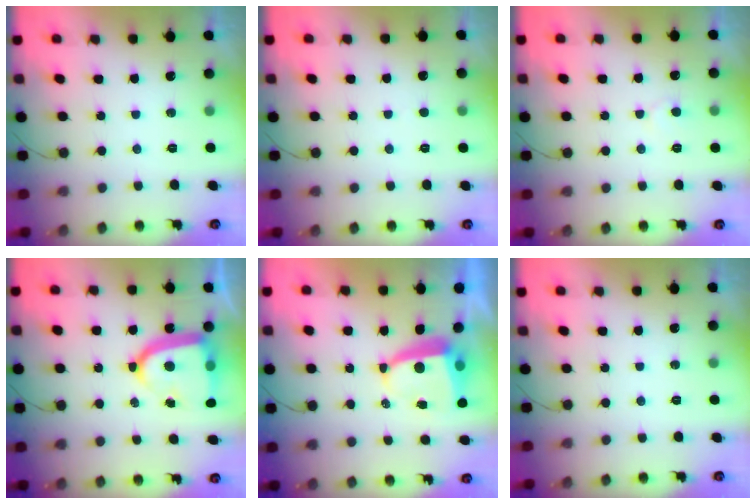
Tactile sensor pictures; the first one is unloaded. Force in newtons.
{"total": 2.2, "press": 2.2, "slide": 0.2}
{"total": 3.8, "press": 3.7, "slide": 0.4}
{"total": 16.6, "press": 16.5, "slide": 1.5}
{"total": 6.6, "press": 6.5, "slide": 0.9}
{"total": 0.0}